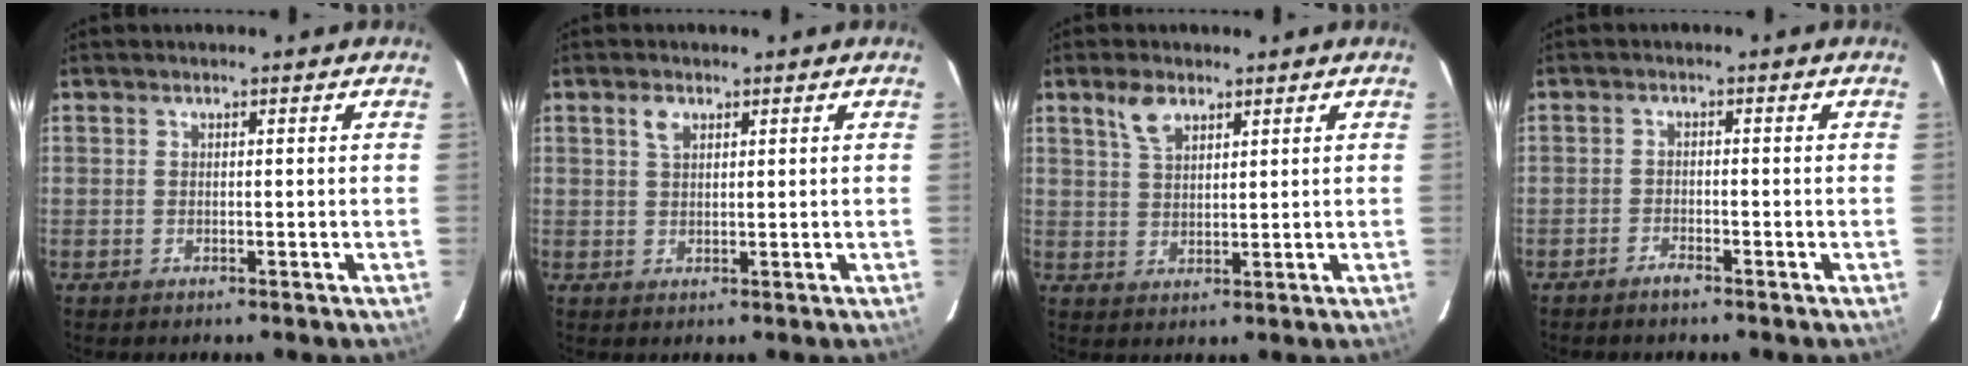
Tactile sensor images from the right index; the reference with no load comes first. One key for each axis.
{"total": 2.2, "fx": 1.2, "fy": 1.3, "fz": 1.4, "tx": -0.026, "ty": 0.006, "tz": 0.022}
{"total": 4.6, "fx": 2.9, "fy": 2.4, "fz": 2.7, "tx": -0.049, "ty": 0.009, "tz": 0.059}
{"total": 1.8, "fx": -1.6, "fy": 0.4, "fz": 0.6, "tx": -0.021, "ty": 0.001, "tz": -0.033}